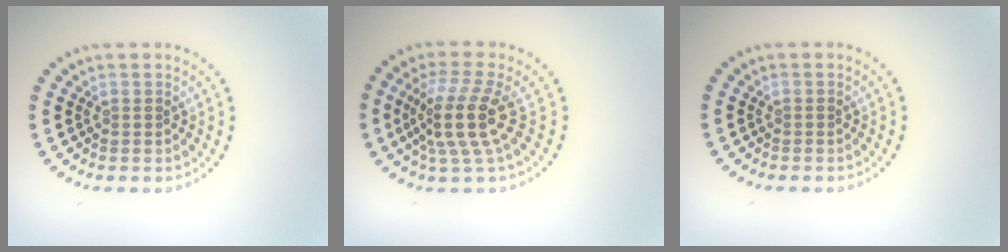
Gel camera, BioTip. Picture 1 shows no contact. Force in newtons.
{"total": 4.5, "press": 3.4, "slide": 2.9}
{"total": 0.0}